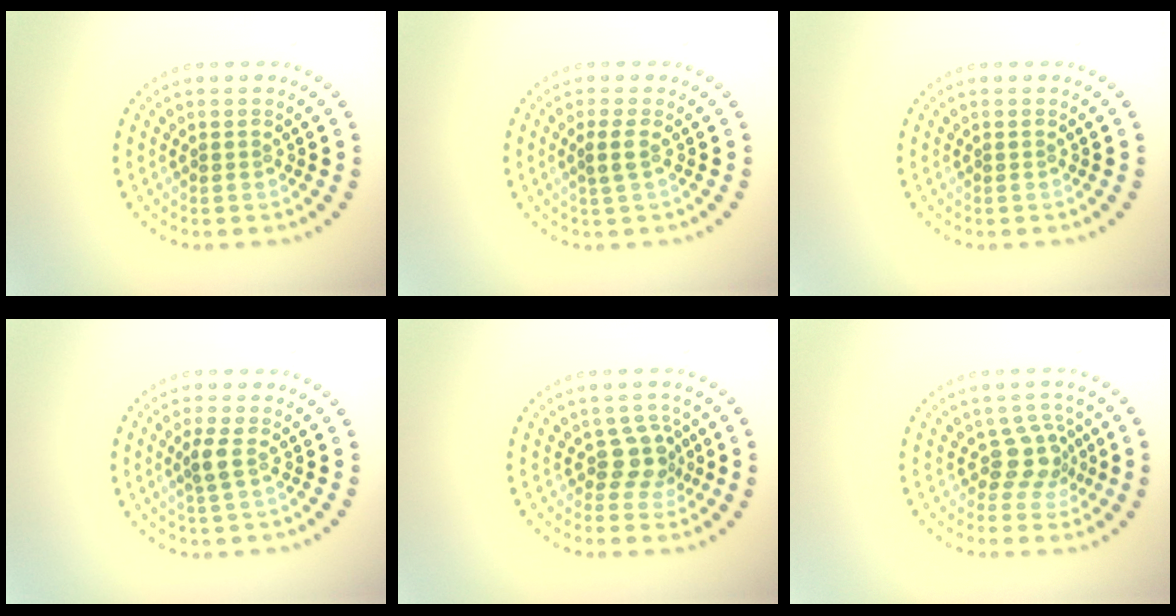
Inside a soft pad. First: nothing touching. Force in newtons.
{"total": 1.5, "press": 1.2, "slide": 0.9}
{"total": 0.0}
{"total": 1.5, "press": 1.2, "slide": 0.9}
{"total": 2.6, "press": 2.0, "slide": 1.7}
{"total": 2.9, "press": 2.2, "slide": 1.8}